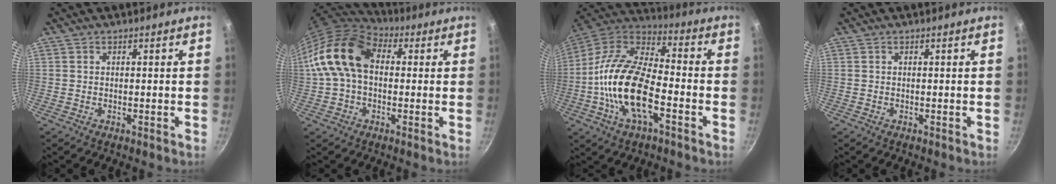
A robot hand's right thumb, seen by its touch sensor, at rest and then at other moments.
{"total": 14.5, "force": [1.5, 10.1, 10.4], "torque": [-0.169, 0.028, 0.009]}
{"total": 19.8, "force": [-5.4, 9.4, 16.5], "torque": [-0.306, 0.040, -0.118]}
{"total": 0.0}